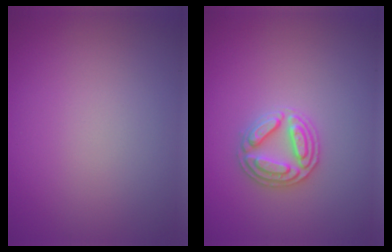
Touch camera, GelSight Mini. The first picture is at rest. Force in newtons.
{"total": 2.9, "press": 2.9, "slide": 0.2}